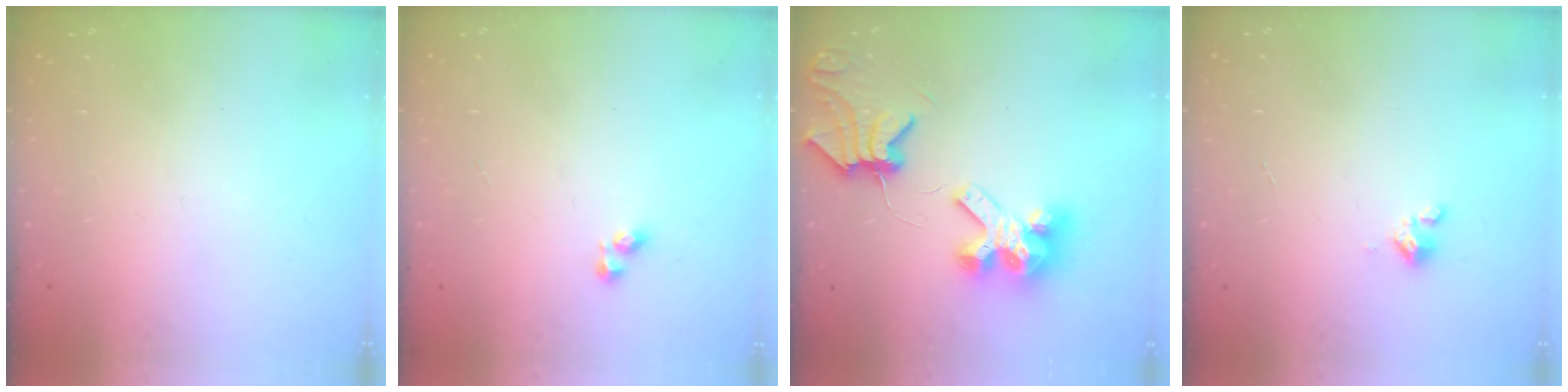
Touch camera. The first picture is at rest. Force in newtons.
{"total": 2.4, "press": 2.3, "slide": 0.6}
{"total": 8.9, "press": 8.8, "slide": 1.1}
{"total": 0.9, "press": 0.9, "slide": 0.2}